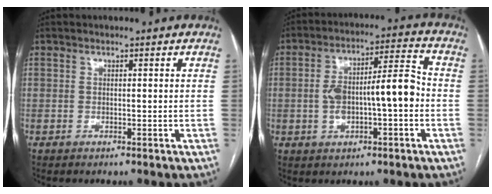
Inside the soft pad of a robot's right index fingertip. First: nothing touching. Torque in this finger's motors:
{"motor_torque": [0.40, -0.04, 0.59, 0.09]}